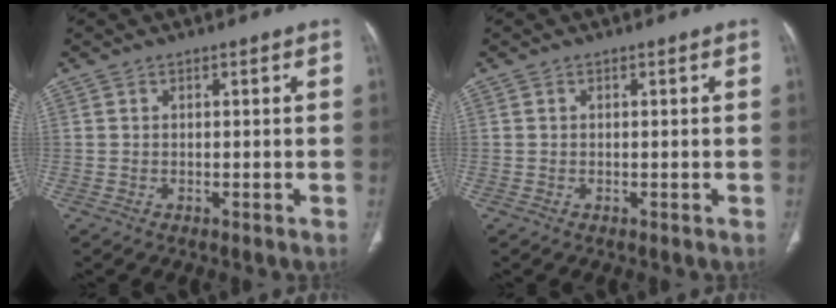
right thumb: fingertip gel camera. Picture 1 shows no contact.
{"total": 0.0}